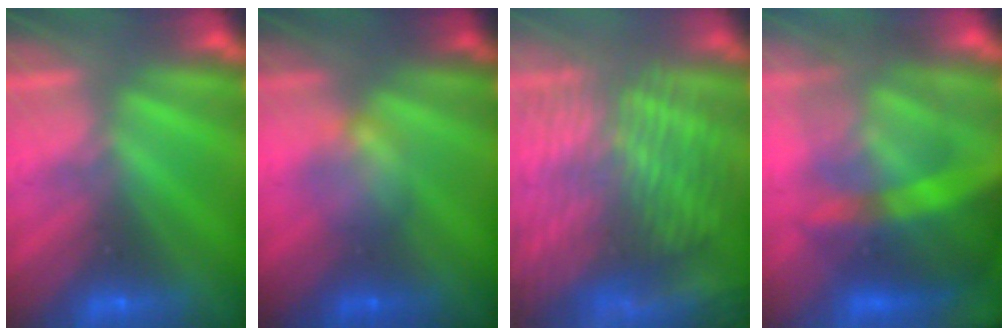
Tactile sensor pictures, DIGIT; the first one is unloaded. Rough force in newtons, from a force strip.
{"total": 2.2}
{"total": 6.8}
{"total": 8.7}